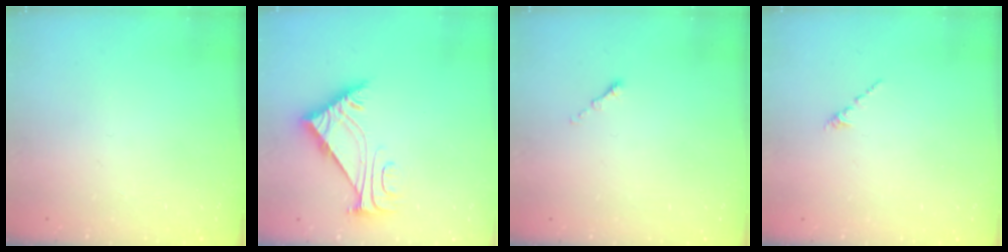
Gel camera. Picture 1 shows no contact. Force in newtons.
{"total": 7.6, "press": 7.6, "slide": 0.7}
{"total": 0.0}
{"total": 0.6, "press": 0.5, "slide": 0.3}